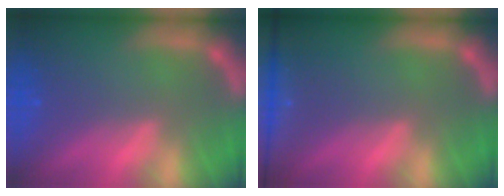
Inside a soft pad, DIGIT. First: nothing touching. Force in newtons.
{"total": 6.0}